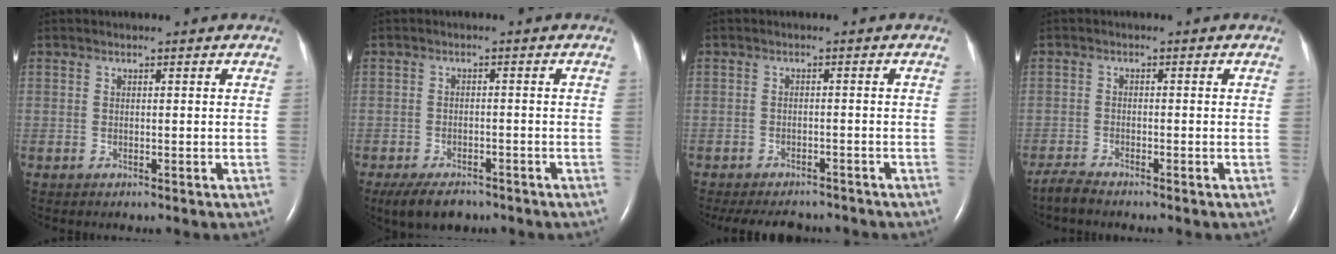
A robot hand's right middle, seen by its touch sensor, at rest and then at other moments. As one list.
[{"total": 6.0, "force": [-4.5, 2.6, 2.8], "torque": [-0.051, -0.005, -0.071]}, {"total": 10.1, "force": [-9.0, 3.4, 3.1], "torque": [-0.057, -0.002, -0.114]}, {"total": 2.1, "force": [-2.0, 0.0, 0.6], "torque": [-0.021, -0.009, -0.039]}]